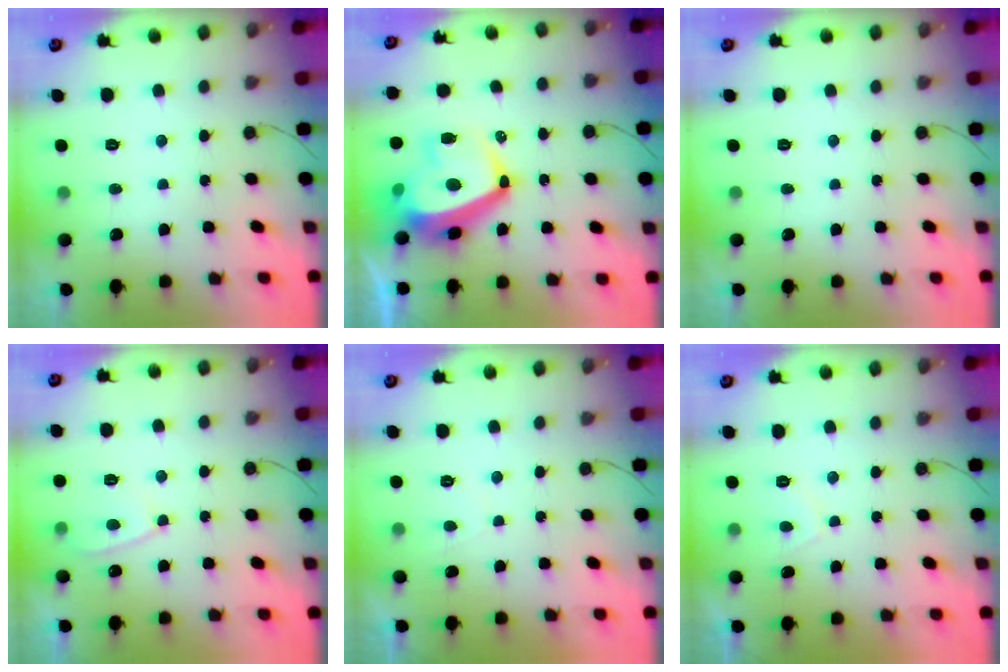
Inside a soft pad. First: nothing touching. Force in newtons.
{"total": 16.7, "press": 16.5, "slide": 2.9}
{"total": 0.0}
{"total": 5.7, "press": 5.6, "slide": 0.6}
{"total": 1.0, "press": 0.8, "slide": 0.6}
{"total": 2.8, "press": 2.7, "slide": 0.8}